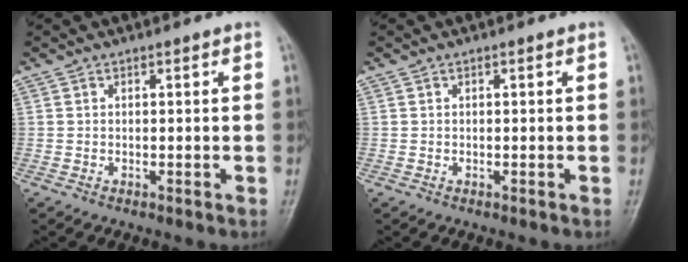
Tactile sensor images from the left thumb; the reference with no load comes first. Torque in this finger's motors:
{"motor_torque": [0.00, 0.00, 0.00, 0.00, 0.00]}